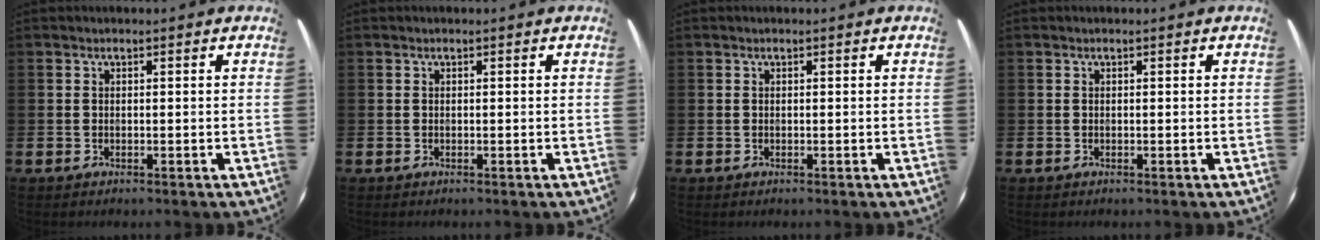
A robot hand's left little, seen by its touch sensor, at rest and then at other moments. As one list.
[{"total": 0.0}, {"total": 0.0}, {"total": 0.0}]